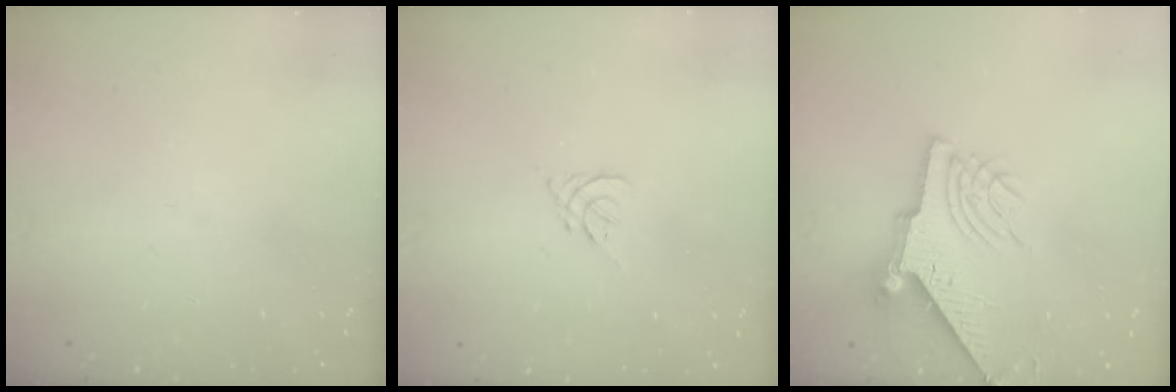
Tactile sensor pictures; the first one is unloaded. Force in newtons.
{"total": 1.3, "press": 1.2, "slide": 0.6}
{"total": 8.7, "press": 8.7, "slide": 1.2}